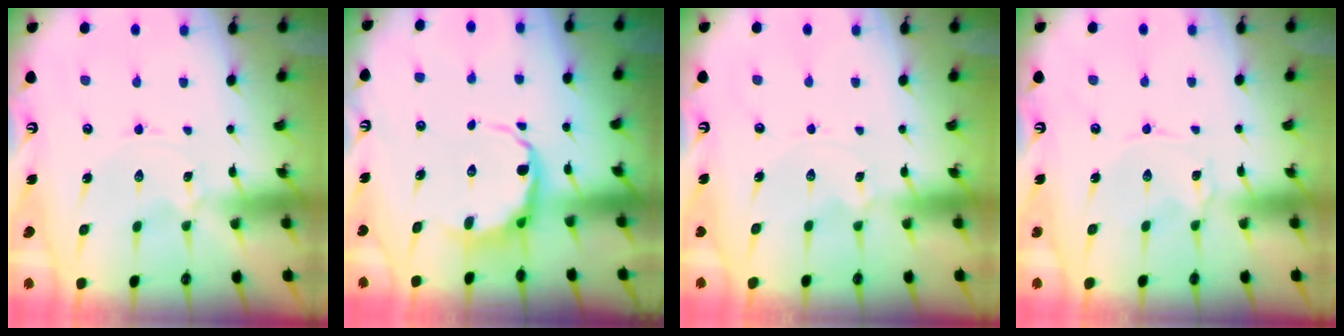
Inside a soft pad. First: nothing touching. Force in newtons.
{"total": 8.3, "press": 7.9, "slide": 2.3}
{"total": 1.8, "press": 1.8, "slide": 0.1}
{"total": 0.8, "press": 0.8, "slide": 0.2}